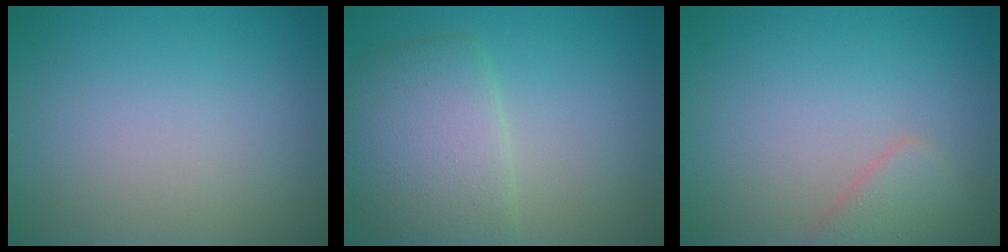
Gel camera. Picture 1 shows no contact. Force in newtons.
{"total": 5.1, "press": 5.1, "slide": 0.2}
{"total": 1.9, "press": 1.9, "slide": 0.2}